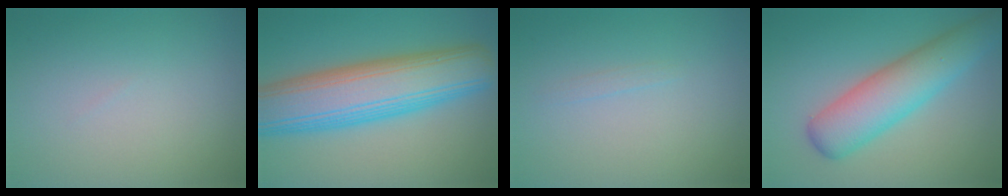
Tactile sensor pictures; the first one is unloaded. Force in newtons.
{"total": 11.2, "press": 11.2, "slide": 0.4}
{"total": 0.5, "press": 0.5, "slide": 0.1}
{"total": 6.5, "press": 6.5, "slide": 0.4}